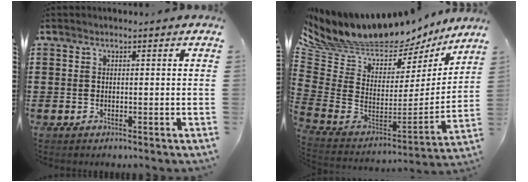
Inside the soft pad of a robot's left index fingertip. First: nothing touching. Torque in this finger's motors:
{"motor_torque": [1.09, -1.04, 0.84, 0.21]}